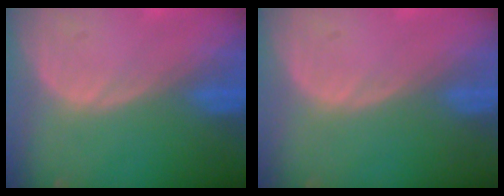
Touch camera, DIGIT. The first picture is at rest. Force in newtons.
{"total": 0.0}